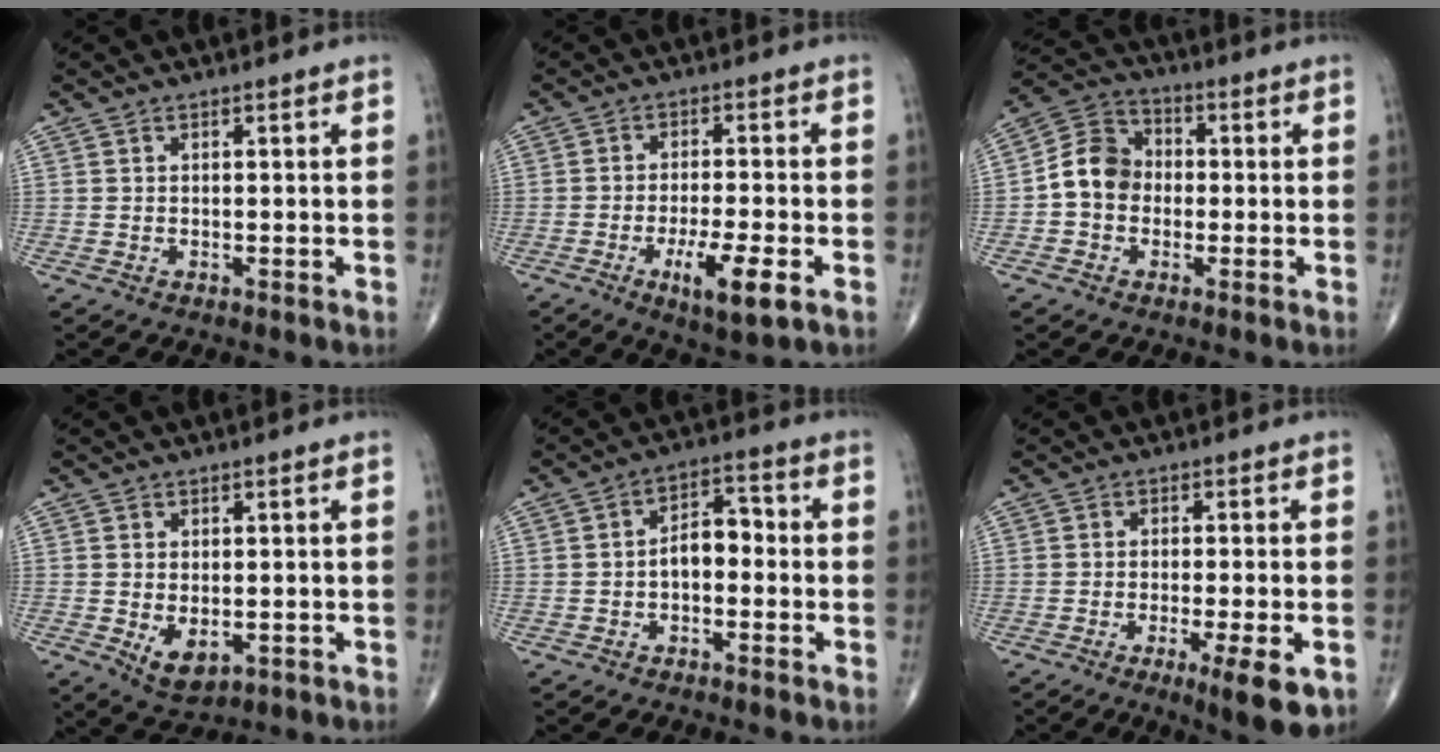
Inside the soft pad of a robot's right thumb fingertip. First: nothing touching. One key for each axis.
{"total": 8.7, "fx": -3.5, "fy": 1.9, "fz": 7.7, "tx": -0.137, "ty": -0.002, "tz": -0.054}
{"total": 8.6, "fx": -0.9, "fy": 7.2, "fz": 4.6, "tx": -0.068, "ty": 0.035, "tz": -0.033}
{"total": 5.3, "fx": -1.1, "fy": 3.1, "fz": 4.2, "tx": -0.063, "ty": -0.009, "tz": -0.005}
{"total": 6.0, "fx": -1.1, "fy": 3.6, "fz": 4.6, "tx": -0.058, "ty": 0.029, "tz": -0.028}
{"total": 8.0, "fx": -3.2, "fy": 1.4, "fz": 7.1, "tx": -0.107, "ty": -0.012, "tz": -0.047}